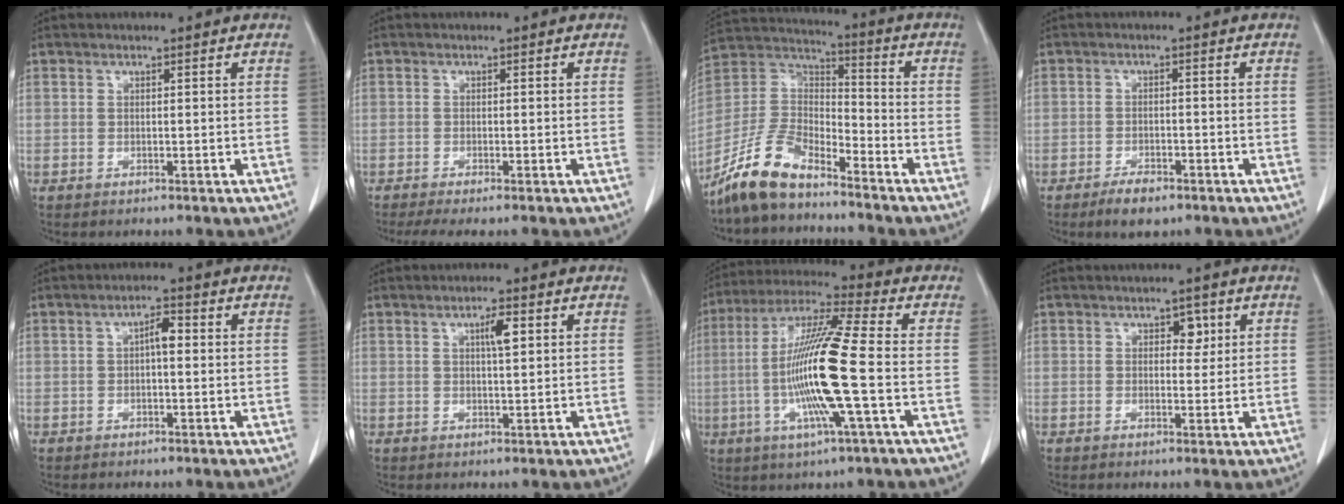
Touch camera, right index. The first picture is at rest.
{"total": 4.1, "force": [-3.3, 0.2, 2.4], "torque": [-0.037, -0.010, -0.053]}
{"total": 11.6, "force": [-9.3, 3.8, 5.8], "torque": [-0.125, 0.016, -0.182]}
{"total": 3.8, "force": [-2.7, 1.5, 2.2], "torque": [-0.040, -0.001, -0.041]}
{"total": 2.7, "force": [0.2, 0.8, 2.5], "torque": [-0.040, 0.008, 0.001]}
{"total": 3.1, "force": [1.1, 0.5, 2.8], "torque": [-0.048, 0.001, 0.017]}
{"total": 16.0, "force": [-2.6, -0.1, 15.8], "torque": [-0.315, -0.004, -0.059]}
{"total": 2.4, "force": [1.0, 1.5, 1.6], "torque": [-0.016, 0.004, 0.012]}